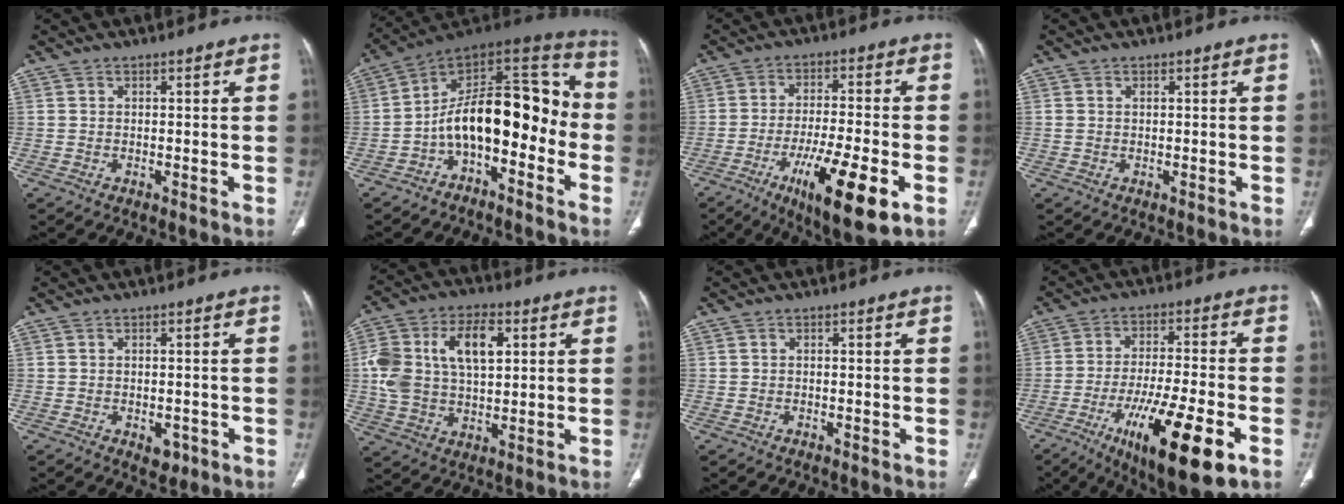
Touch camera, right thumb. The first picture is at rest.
{"total": 18.2, "force": [-4.7, 9.5, 14.8], "torque": [-0.193, 0.100, -0.083]}
{"total": 15.9, "force": [-6.6, 3.8, 14.0], "torque": [-0.239, 0.005, -0.100]}
{"total": 0.6, "force": [0.2, 0.3, 0.5], "torque": [-0.017, 0.008, 0.009]}
{"total": 2.8, "force": [-1.1, 1.9, 1.8], "torque": [-0.011, 0.001, -0.008]}
{"total": 15.8, "force": [3.6, 9.2, 12.3], "torque": [-0.229, 0.015, 0.068]}
{"total": 0.0}
{"total": 19.1, "force": [-8.2, 4.9, 16.6], "torque": [-0.277, 0.011, -0.126]}